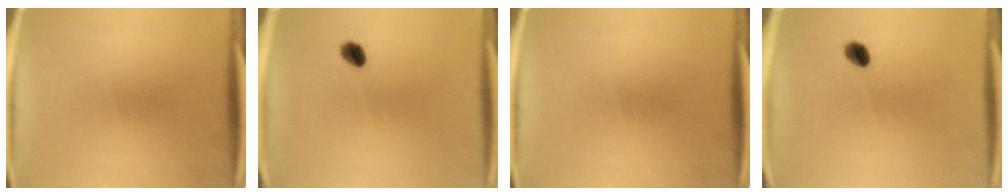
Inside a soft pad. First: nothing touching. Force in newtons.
{"total": 2.8}
{"total": 0.0}
{"total": 2.8}